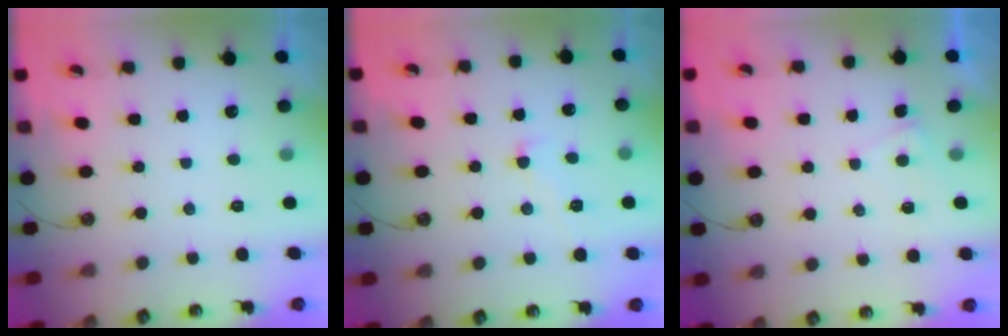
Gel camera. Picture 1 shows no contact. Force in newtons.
{"total": 1.3, "press": 1.2, "slide": 0.3}
{"total": 2.4, "press": 2.4, "slide": 0.1}